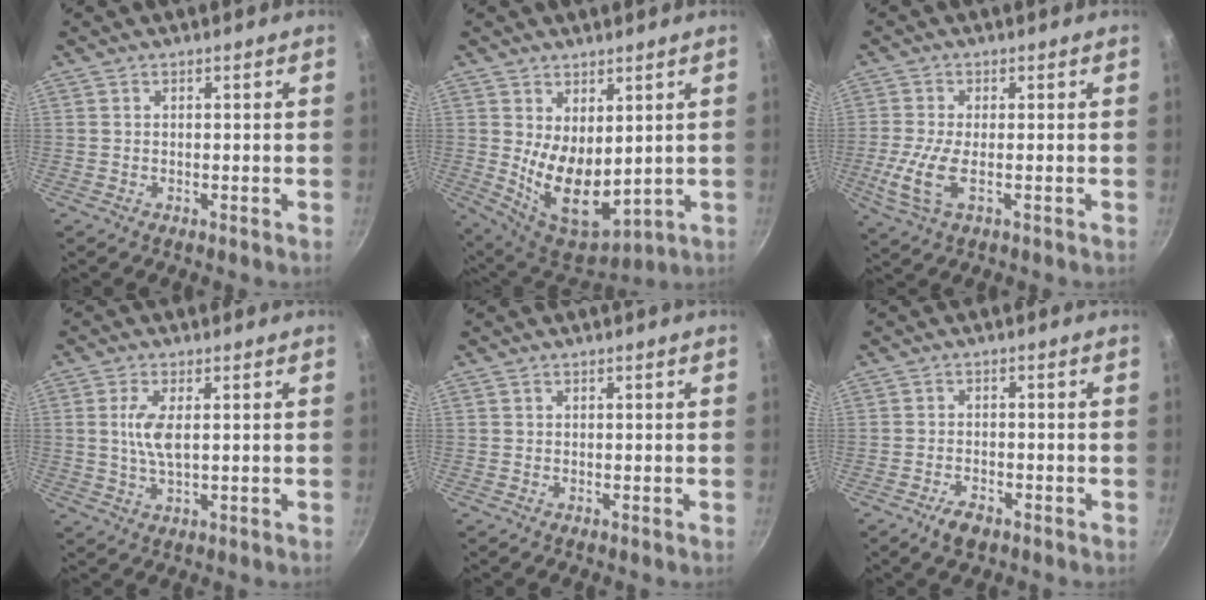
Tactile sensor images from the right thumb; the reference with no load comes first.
{"total": 12.3, "force": [1.3, 7.0, 10.0], "torque": [-0.138, -0.039, 0.050]}
{"total": 7.0, "force": [-1.6, 2.6, 6.3], "torque": [-0.153, -0.008, -0.037]}
{"total": 5.6, "force": [0.9, 2.1, 5.1], "torque": [-0.110, 0.000, 0.017]}
{"total": 0.0}
{"total": 3.7, "force": [-2.4, 1.8, 2.2], "torque": [-0.041, 0.014, -0.041]}